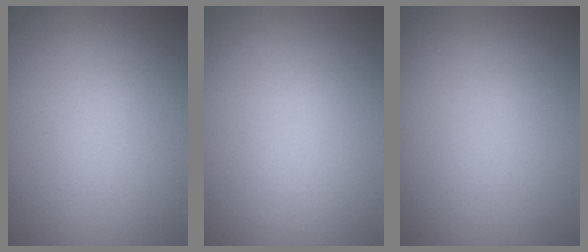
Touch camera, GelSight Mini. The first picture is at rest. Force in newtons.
{"total": 0.0}
{"total": 0.0}